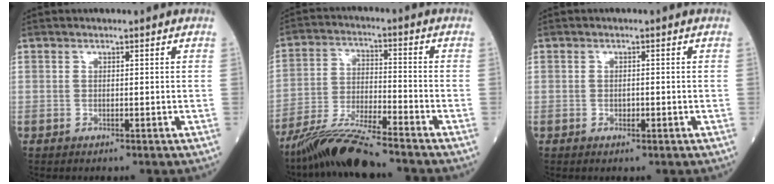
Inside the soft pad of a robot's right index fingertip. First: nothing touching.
{"total": 10.8, "force": [-9.0, 0.5, 5.8], "torque": [-0.108, -0.020, -0.168]}
{"total": 1.2, "force": [-0.3, 0.5, 1.0], "torque": [-0.018, 0.000, -0.004]}